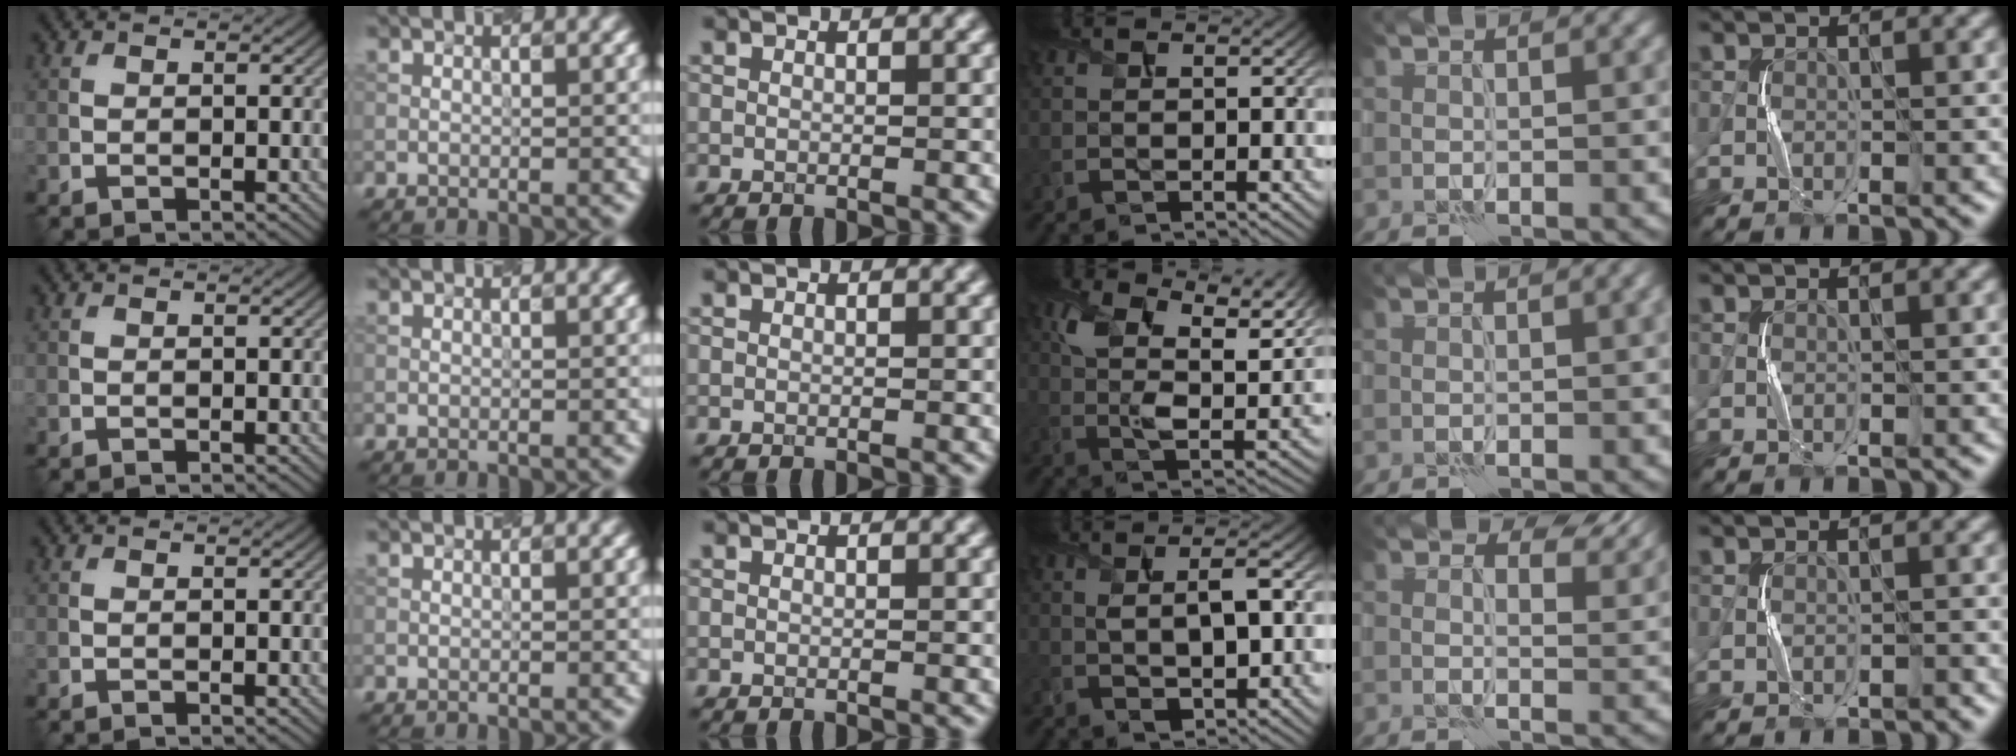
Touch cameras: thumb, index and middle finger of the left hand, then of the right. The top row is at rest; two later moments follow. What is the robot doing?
{"motion": "squeeze", "object": "stress ball aka squeeze ball"}